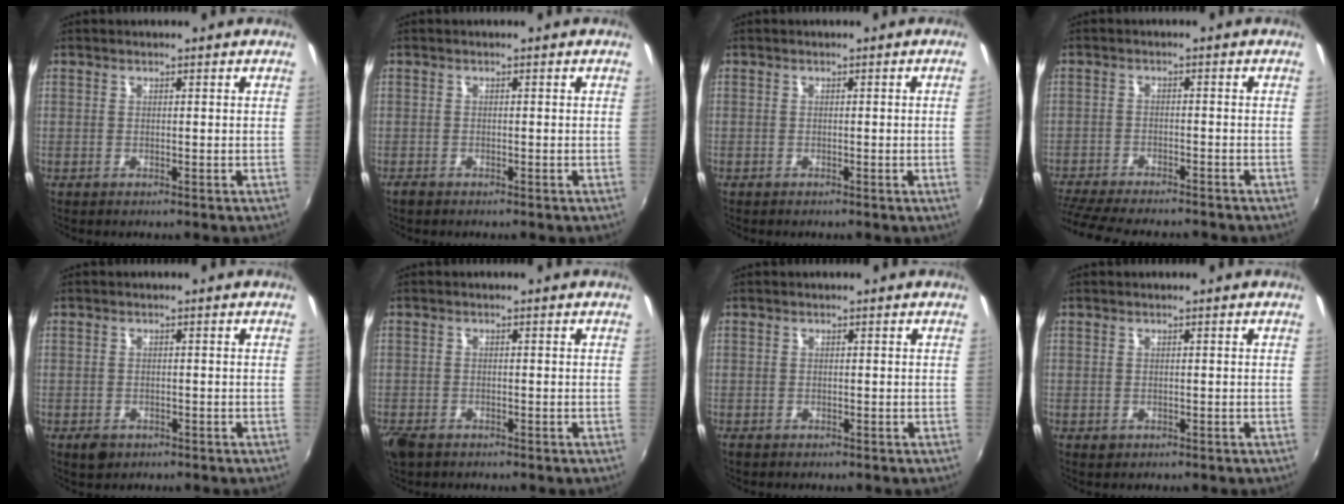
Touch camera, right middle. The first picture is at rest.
{"total": 1.3, "force": [-1.1, 0.6, 0.5], "torque": [-0.012, -0.004, -0.021]}
{"total": 1.4, "force": [-0.1, -0.8, 1.1], "torque": [-0.008, -0.012, 0.000]}
{"total": 14.4, "force": [-12.6, 2.8, 6.4], "torque": [-0.145, -0.028, -0.202]}
{"total": 2.6, "force": [-1.5, 1.8, 1.2], "torque": [-0.024, -0.005, -0.022]}
{"total": 4.1, "force": [-2.9, 2.0, 2.1], "torque": [-0.056, -0.014, -0.059]}
{"total": 0.7, "force": [-0.5, 0.4, 0.3], "torque": [-0.008, -0.004, -0.009]}
{"total": 0.8, "force": [-0.3, 0.6, 0.2], "torque": [-0.002, -0.004, -0.005]}